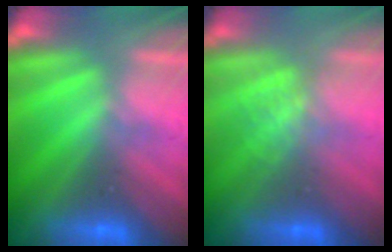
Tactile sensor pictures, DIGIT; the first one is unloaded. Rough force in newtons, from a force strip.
{"total": 1.2}